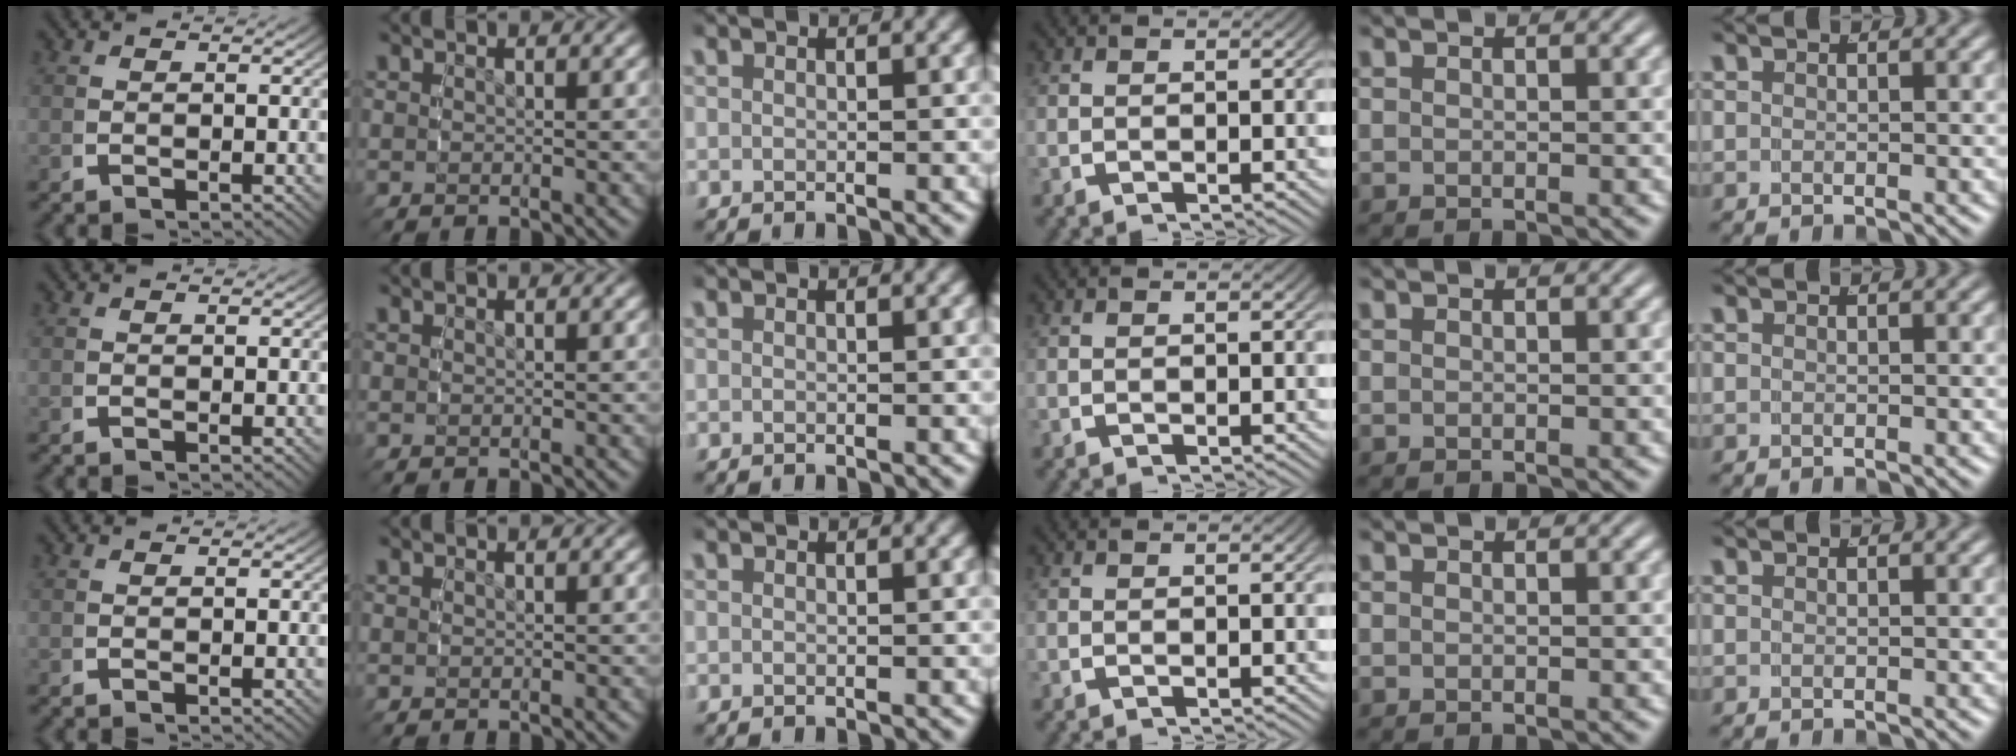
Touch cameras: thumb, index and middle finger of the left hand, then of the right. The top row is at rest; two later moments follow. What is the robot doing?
{"motion": "reach", "object": "plastic wrap"}